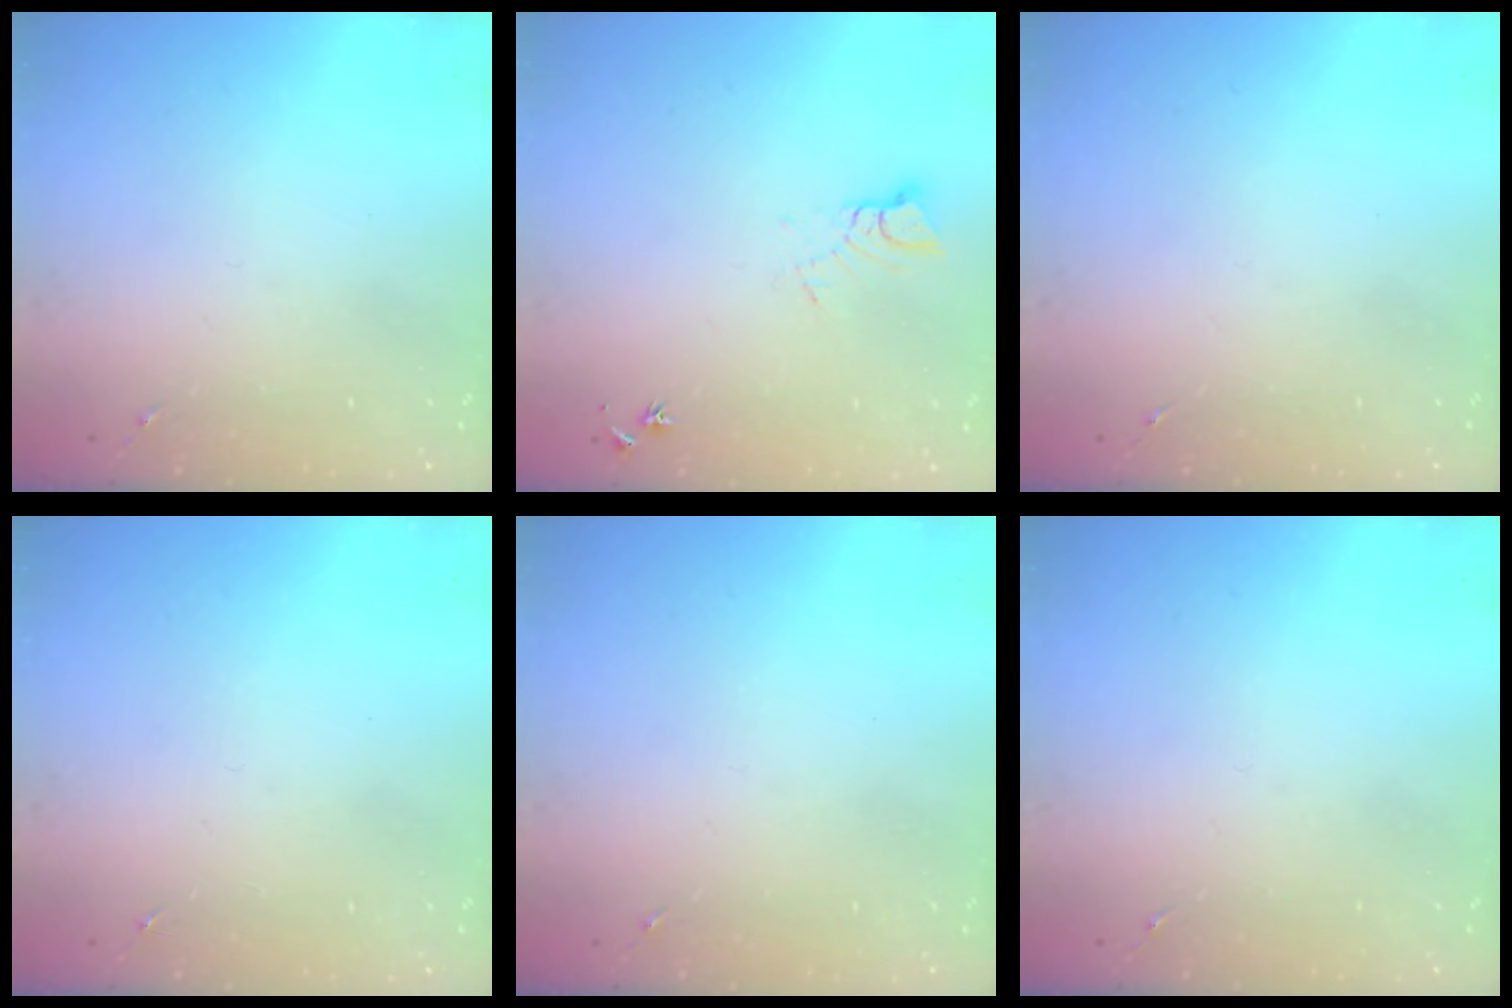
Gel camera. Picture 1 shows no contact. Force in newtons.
{"total": 5.4, "press": 5.4, "slide": 0.5}
{"total": 0.0}
{"total": 0.0}
{"total": 0.0}
{"total": 0.0}